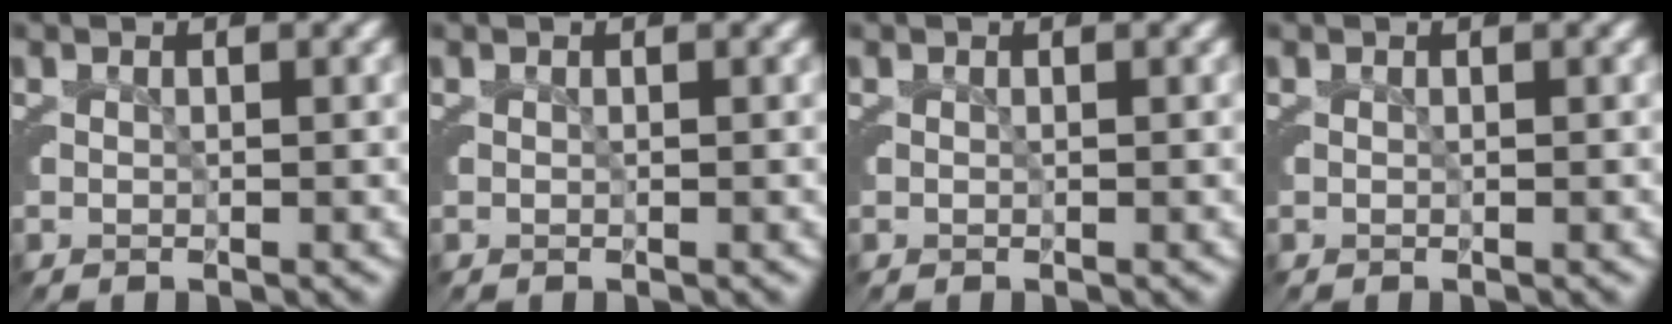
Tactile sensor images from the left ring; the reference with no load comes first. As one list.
[{"total": 0.0}, {"total": 0.0}, {"total": 0.0}]